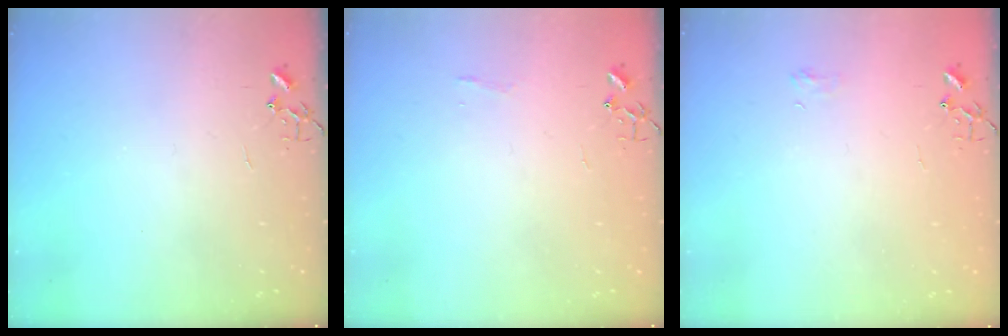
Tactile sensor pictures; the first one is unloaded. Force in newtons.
{"total": 3.7, "press": 3.7, "slide": 0.4}
{"total": 5.1, "press": 5.1, "slide": 0.6}